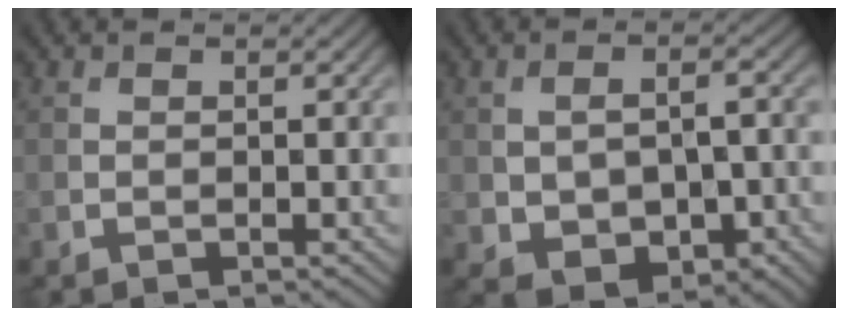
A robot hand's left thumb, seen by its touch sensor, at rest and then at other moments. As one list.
[{"total": 8.0, "force": [-1.8, 4.9, 6.1], "torque": [-0.111, -0.017, -0.019]}]